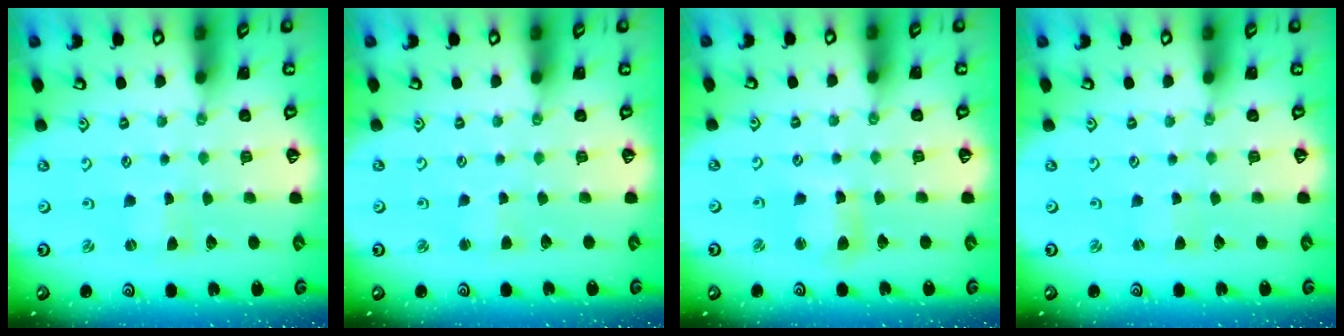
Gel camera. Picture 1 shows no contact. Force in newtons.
{"total": 1.6, "press": 1.6, "slide": 0.2}
{"total": 5.0, "press": 5.0, "slide": 0.6}
{"total": 0.9, "press": 0.9, "slide": 0.1}